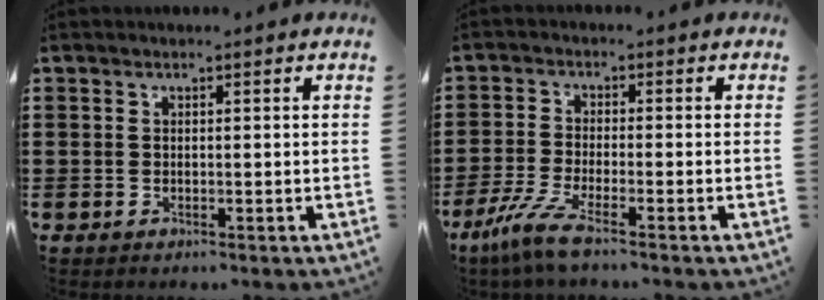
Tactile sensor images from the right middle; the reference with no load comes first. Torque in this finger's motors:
{"motor_torque": [1.64, -0.50, 0.35, 0.10]}